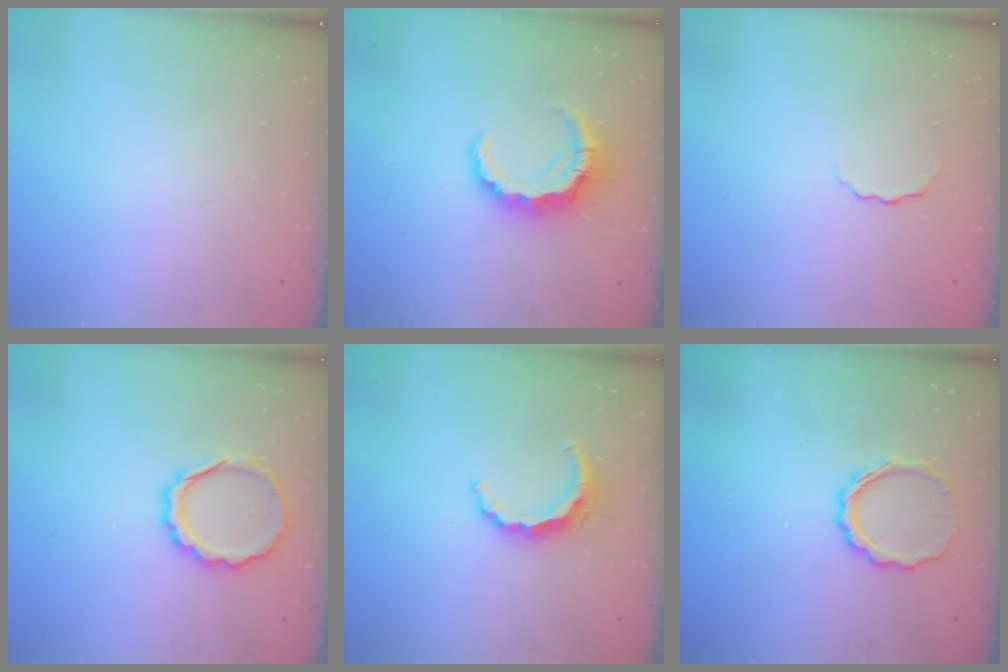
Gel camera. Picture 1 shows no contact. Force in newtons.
{"total": 8.1, "press": 8.0, "slide": 1.5}
{"total": 2.5, "press": 2.4, "slide": 0.6}
{"total": 10.7, "press": 10.6, "slide": 1.9}
{"total": 7.2, "press": 7.1, "slide": 0.9}
{"total": 8.9, "press": 8.8, "slide": 1.6}